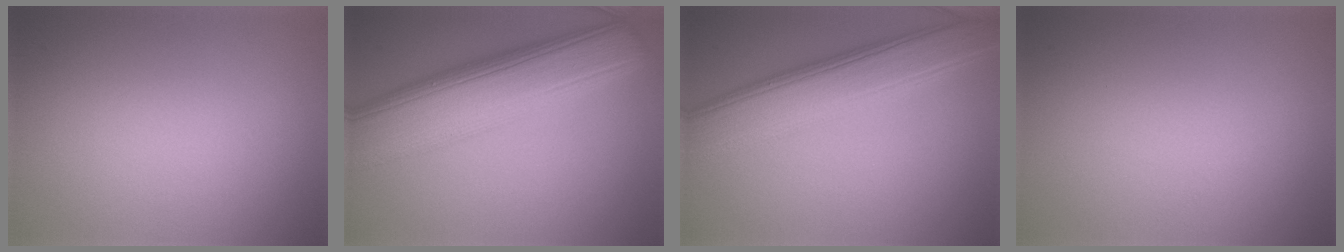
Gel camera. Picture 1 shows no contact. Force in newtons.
{"total": 10.6, "press": 10.6, "slide": 0.2}
{"total": 7.5, "press": 7.5, "slide": 0.3}
{"total": 0.0}